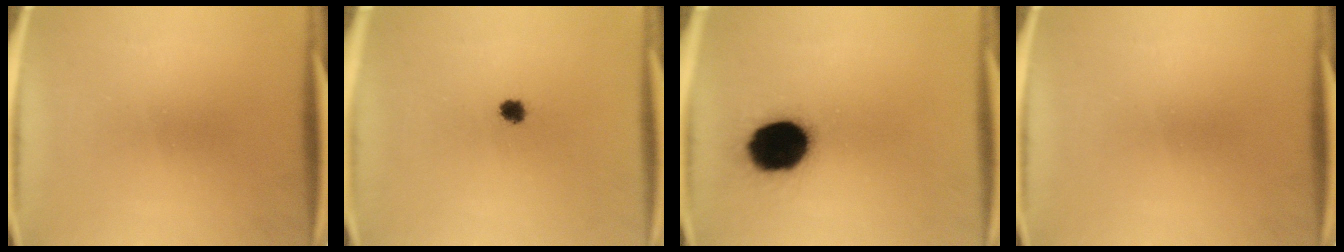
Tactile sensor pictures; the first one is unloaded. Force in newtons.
{"total": 2.4}
{"total": 18.0}
{"total": 0.0}